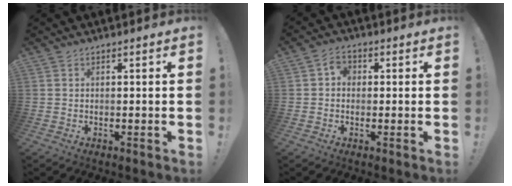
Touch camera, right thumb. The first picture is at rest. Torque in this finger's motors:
{"motor_torque": [0.07, 0.10, 0.33, -0.19, 0.03]}